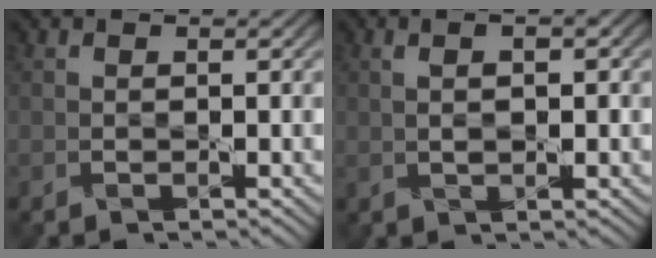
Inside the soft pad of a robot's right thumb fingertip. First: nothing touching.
{"total": 3.4, "force": [0.6, 1.0, 3.2], "torque": [-0.048, -0.004, 0.009]}